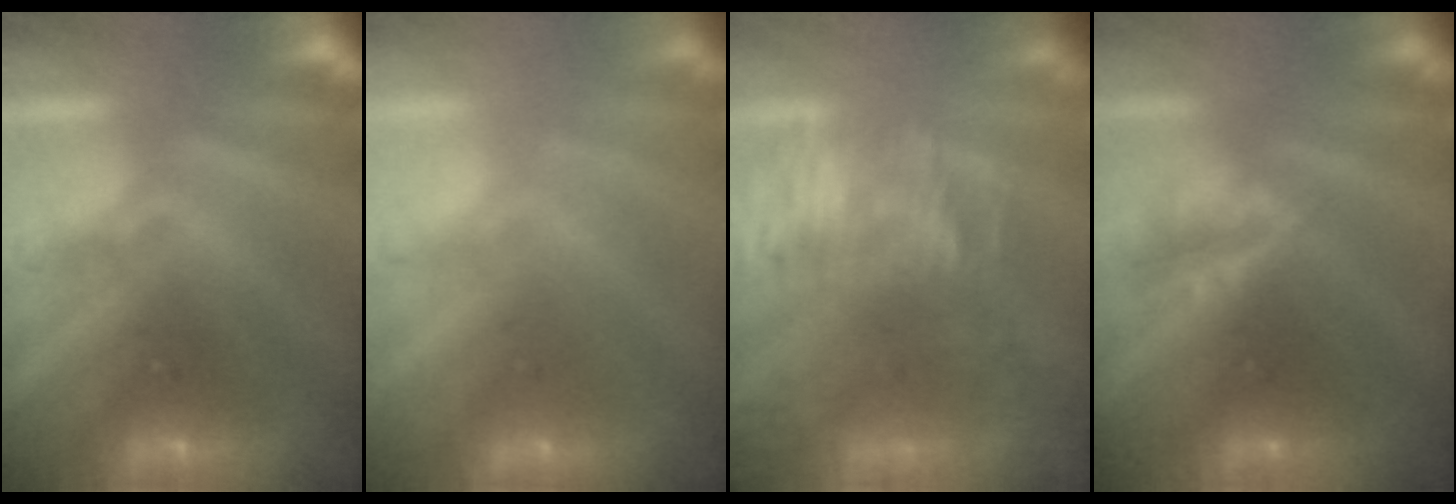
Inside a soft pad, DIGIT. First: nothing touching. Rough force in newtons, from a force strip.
{"total": 2.2}
{"total": 8.9}
{"total": 4.6}